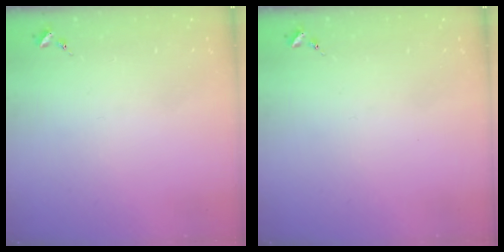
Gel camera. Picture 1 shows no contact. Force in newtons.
{"total": 0.0}